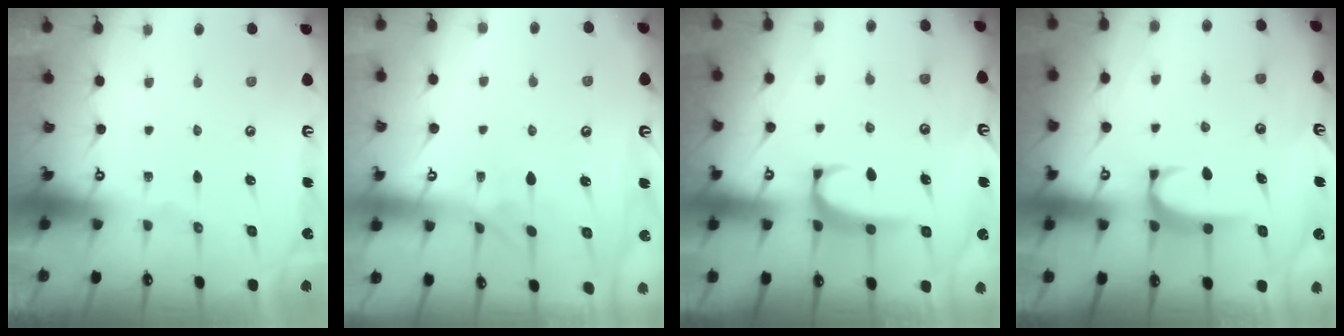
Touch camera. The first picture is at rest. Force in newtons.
{"total": 3.3, "press": 3.2, "slide": 0.9}
{"total": 2.1, "press": 2.1, "slide": 0.6}
{"total": 1.8, "press": 1.7, "slide": 0.5}